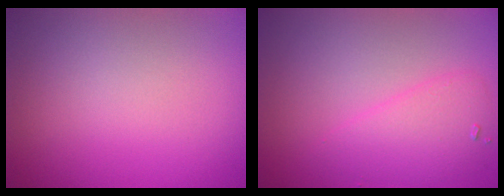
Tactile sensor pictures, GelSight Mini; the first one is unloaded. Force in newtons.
{"total": 2.6, "press": 2.6, "slide": 0.2}